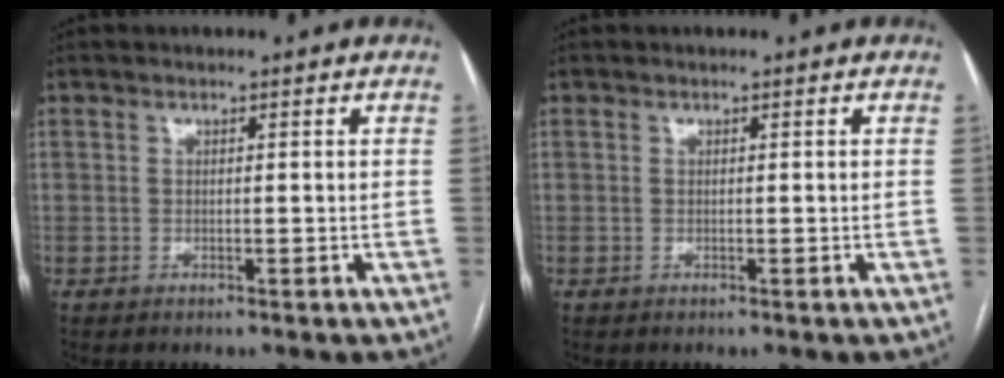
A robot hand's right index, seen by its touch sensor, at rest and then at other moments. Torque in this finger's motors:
{"motor_torque": [0.06, 0.02, -0.03, 0.01]}